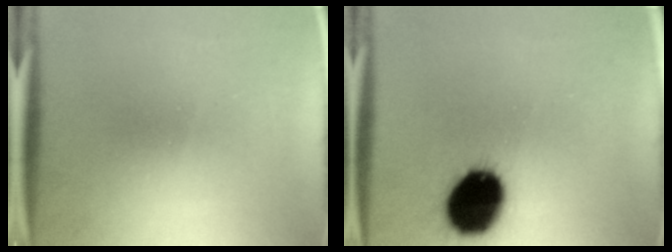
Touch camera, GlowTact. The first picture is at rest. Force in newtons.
{"total": 18.2}